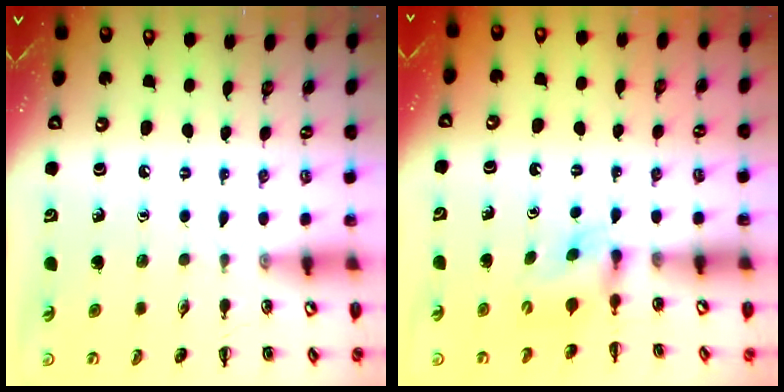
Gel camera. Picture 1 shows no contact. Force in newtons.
{"total": 4.4, "press": 4.3, "slide": 0.9}